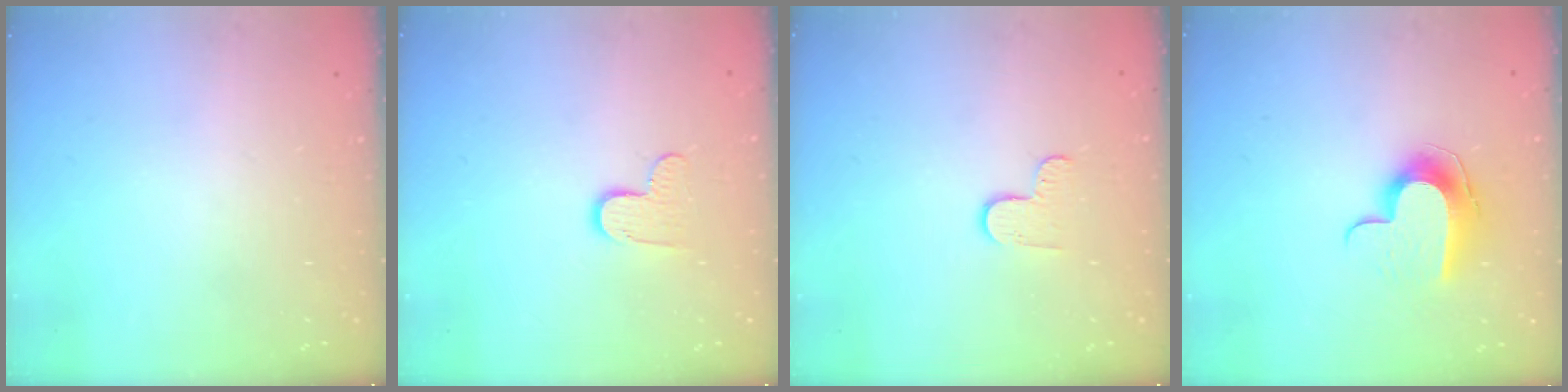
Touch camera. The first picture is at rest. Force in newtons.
{"total": 7.0, "press": 7.0, "slide": 0.1}
{"total": 4.7, "press": 4.7, "slide": 0.4}
{"total": 10.4, "press": 10.4, "slide": 0.1}